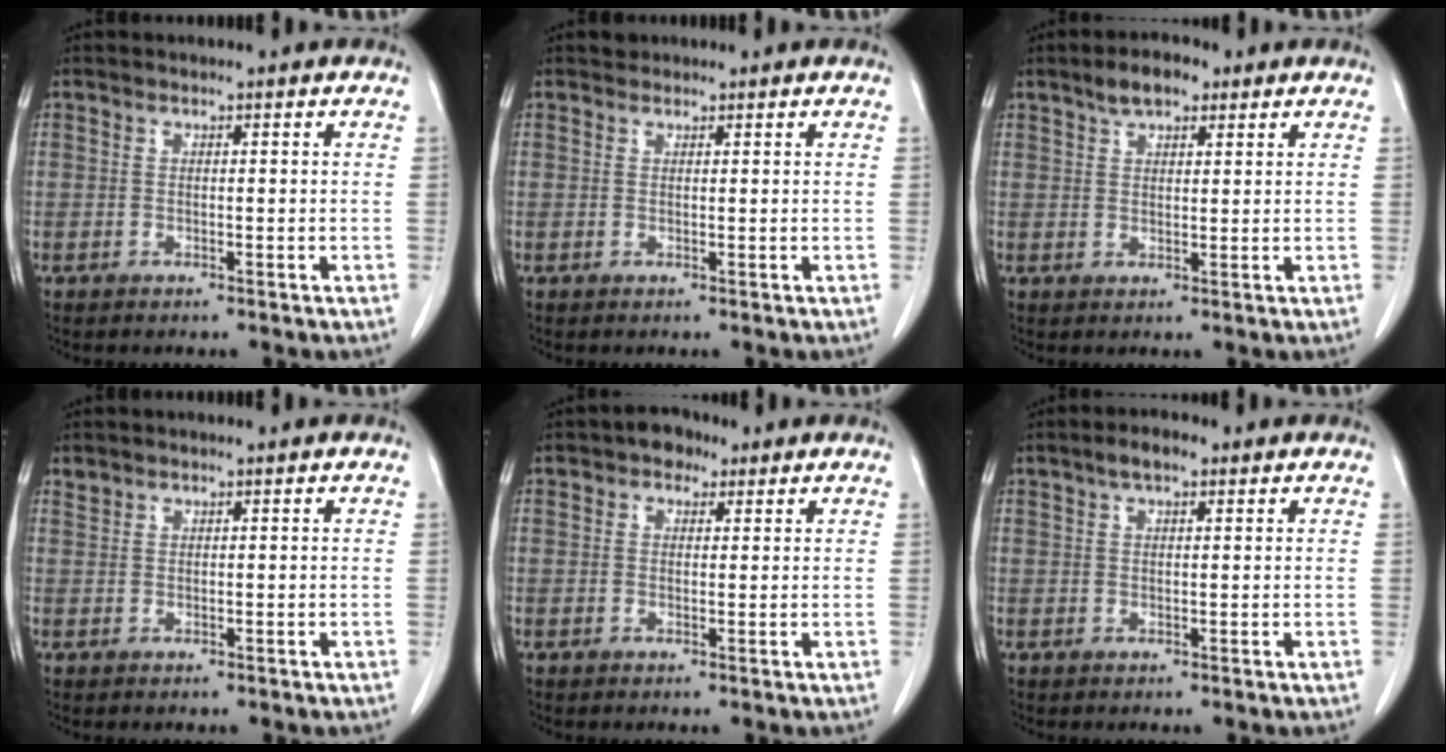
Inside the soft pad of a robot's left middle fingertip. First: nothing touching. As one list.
[{"total": 0.8, "force": [0.7, 0.4, -0.1], "torque": [-0.003, 0.002, 0.010]}, {"total": 4.6, "force": [3.0, 1.9, 2.8], "torque": [-0.052, 0.010, 0.052]}, {"total": 0.9, "force": [0.8, 0.3, 0.0], "torque": [-0.002, 0.003, 0.018]}, {"total": 2.9, "force": [1.7, 1.8, 1.4], "torque": [-0.025, 0.012, 0.025]}, {"total": 3.1, "force": [1.9, 1.0, 2.2], "torque": [-0.042, 0.010, 0.033]}]